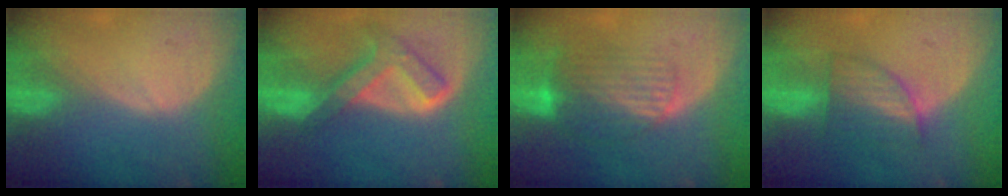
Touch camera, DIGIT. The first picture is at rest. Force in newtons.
{"total": 7.7, "press": 6.5, "slide": 4.2}
{"total": 8.3, "press": 7.2, "slide": 4.3}
{"total": 5.9, "press": 5.7, "slide": 1.5}